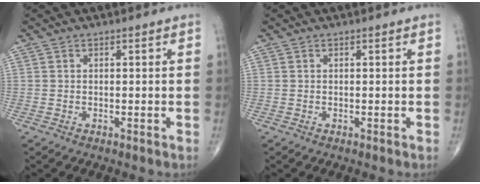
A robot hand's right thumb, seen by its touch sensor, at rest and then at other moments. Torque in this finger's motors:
{"motor_torque": [-0.07, -0.07, 0.10, -0.05, 0.00]}